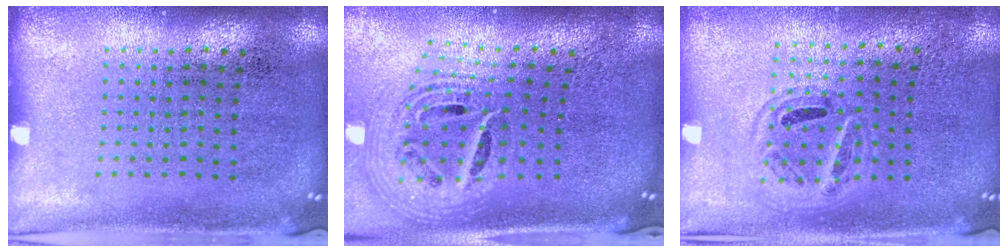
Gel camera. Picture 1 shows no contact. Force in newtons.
{"total": 2.6, "press": 1.8, "slide": 1.9}
{"total": 0.9, "press": 0.9, "slide": 0.2}